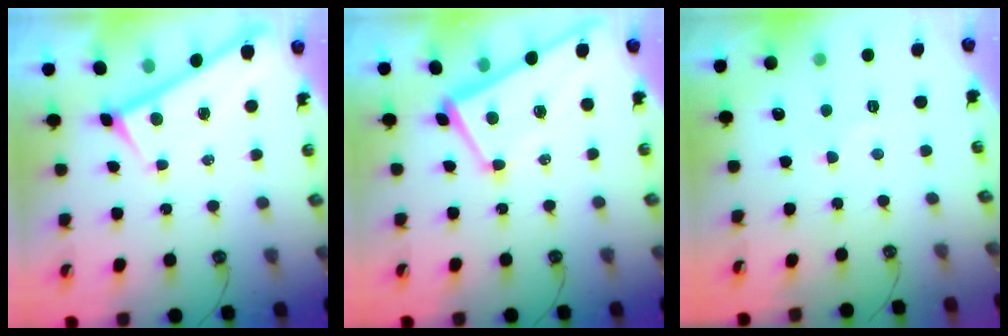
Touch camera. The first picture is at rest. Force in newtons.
{"total": 2.1, "press": 2.0, "slide": 0.7}
{"total": 2.5, "press": 2.5, "slide": 0.4}